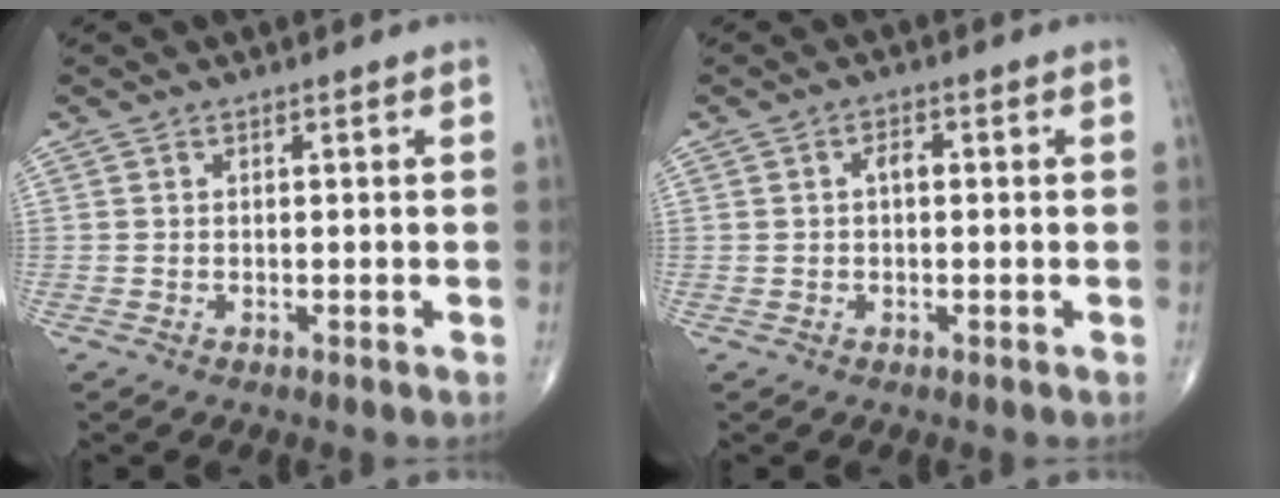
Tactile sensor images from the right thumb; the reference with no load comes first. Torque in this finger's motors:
{"motor_torque": [1.60, 1.96, -0.13, -0.07, 0.00]}